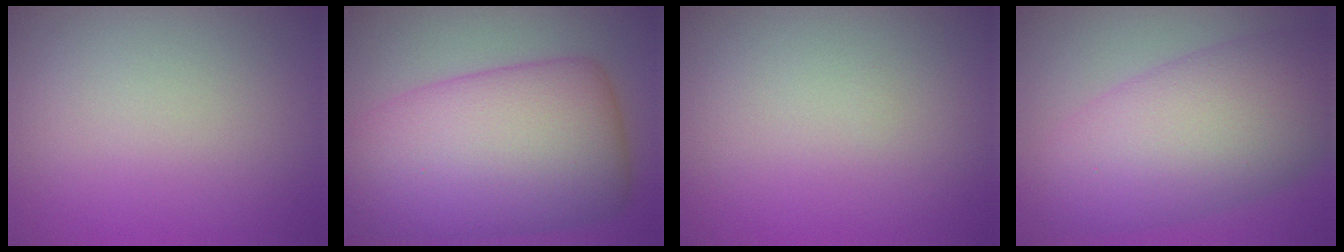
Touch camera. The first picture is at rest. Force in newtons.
{"total": 13.6, "press": 13.6, "slide": 0.2}
{"total": 0.0}
{"total": 9.9, "press": 9.9, "slide": 0.1}